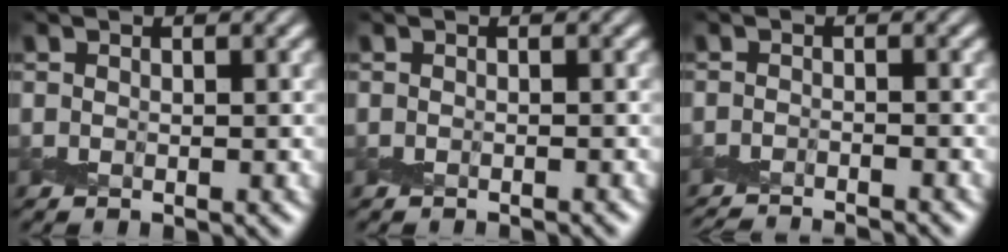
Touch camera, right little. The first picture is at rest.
{"total": 0.6, "force": [-0.5, -0.2, -0.1], "torque": [0.004, -0.001, -0.011]}
{"total": 3.8, "force": [-3.7, -0.4, 0.7], "torque": [-0.011, -0.014, -0.071]}